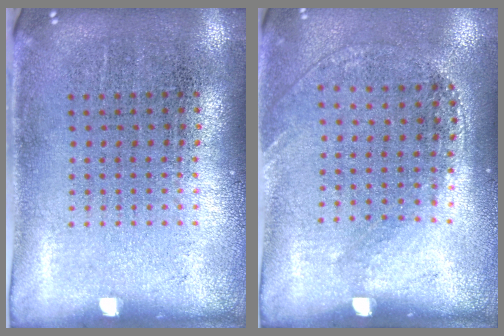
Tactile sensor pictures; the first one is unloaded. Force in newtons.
{"total": 1.3, "press": 1.0, "slide": 0.9}